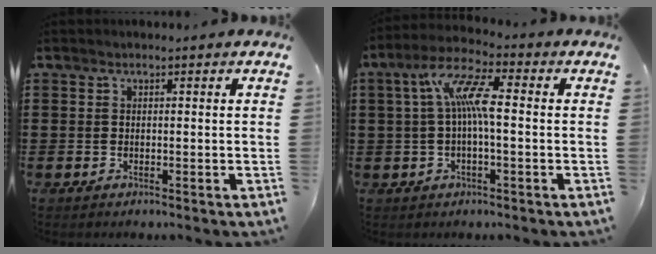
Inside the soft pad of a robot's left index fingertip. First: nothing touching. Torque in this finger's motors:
{"motor_torque": [2.14, 0.00, 0.56, 0.21]}